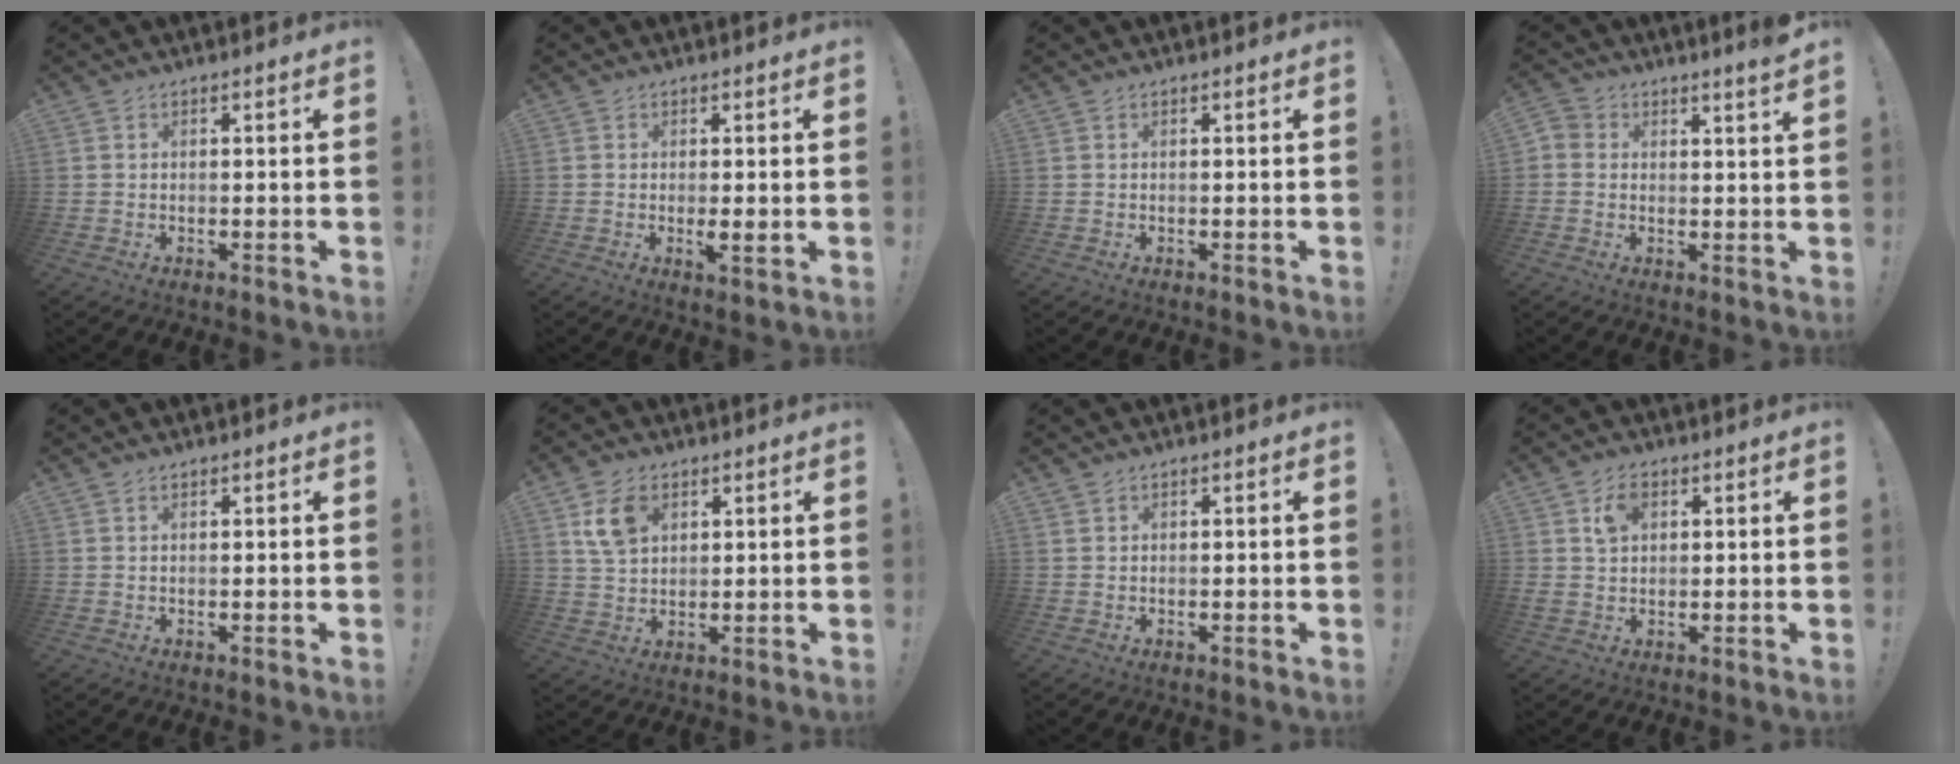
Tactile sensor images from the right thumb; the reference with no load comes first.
{"total": 2.6, "force": [0.5, 0.4, 2.6], "torque": [-0.033, -0.010, 0.006]}
{"total": 0.0}
{"total": 2.8, "force": [2.4, 0.8, 1.3], "torque": [-0.025, -0.020, 0.043]}
{"total": 0.5, "force": [0.5, 0.1, 0.2], "torque": [-0.002, 0.000, 0.008]}
{"total": 8.3, "force": [3.8, 5.7, 4.7], "torque": [-0.076, -0.001, 0.075]}
{"total": 0.7, "force": [0.6, 0.4, 0.2], "torque": [0.002, -0.002, 0.009]}
{"total": 5.1, "force": [2.1, 3.6, 3.0], "torque": [-0.048, 0.000, 0.039]}